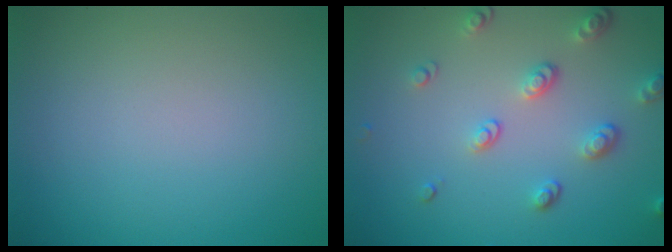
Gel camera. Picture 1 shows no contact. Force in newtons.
{"total": 3.2, "press": 2.6, "slide": 1.8}